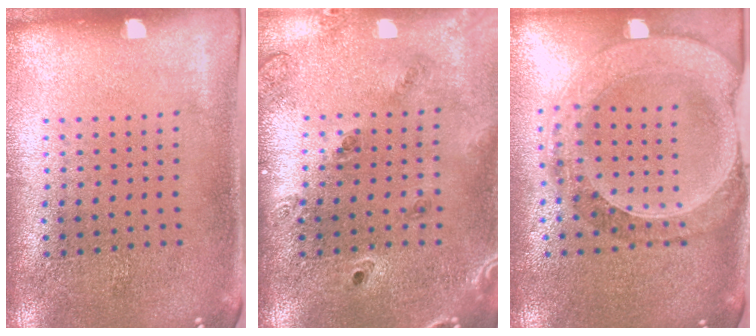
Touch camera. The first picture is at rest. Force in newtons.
{"total": 1.4, "press": 1.3, "slide": 0.3}
{"total": 1.4, "press": 1.3, "slide": 0.4}